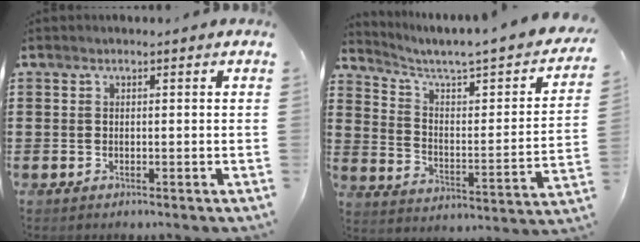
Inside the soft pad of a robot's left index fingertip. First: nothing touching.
{"total": 3.5, "force": [2.3, 0.6, 2.5], "torque": [-0.067, -0.028, 0.025]}